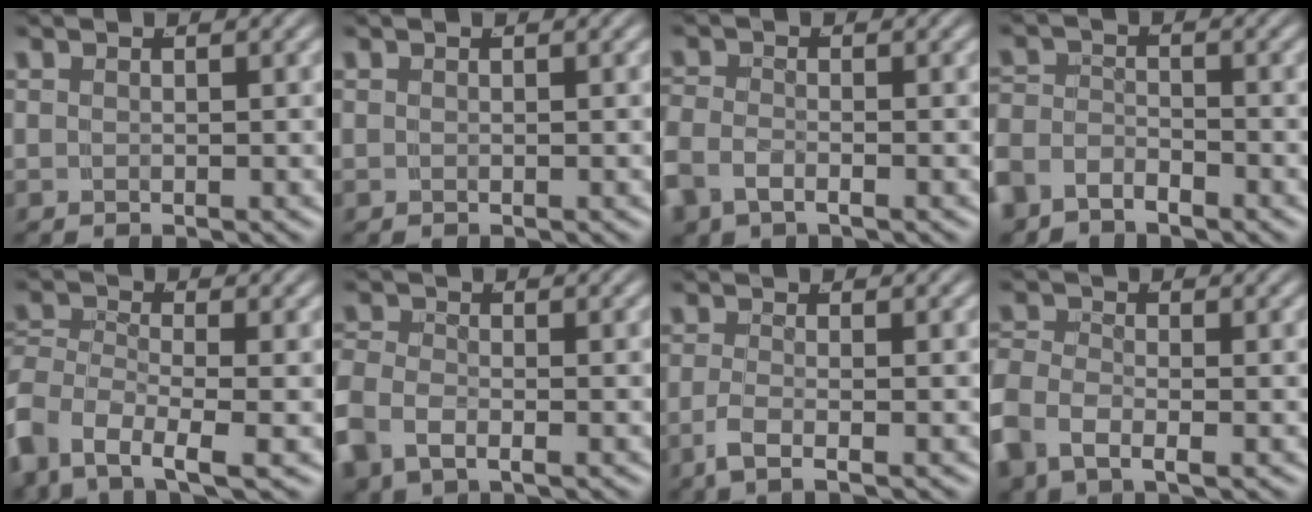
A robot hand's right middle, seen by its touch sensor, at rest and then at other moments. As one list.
[{"total": 0.0}, {"total": 3.0, "force": [-1.4, 2.1, 1.6], "torque": [-0.050, -0.017, -0.019]}, {"total": 3.7, "force": [-2.8, 2.2, 1.1], "torque": [-0.031, -0.016, -0.046]}, {"total": 6.3, "force": [-2.4, 4.3, 3.9], "torque": [-0.122, -0.041, -0.031]}, {"total": 3.9, "force": [-1.4, 2.8, 2.3], "torque": [-0.066, -0.019, -0.016]}, {"total": 2.3, "force": [-1.3, 0.0, 1.9], "torque": [-0.046, -0.011, -0.018]}, {"total": 4.2, "force": [-1.5, 2.8, 2.7], "torque": [-0.077, -0.020, -0.020]}]